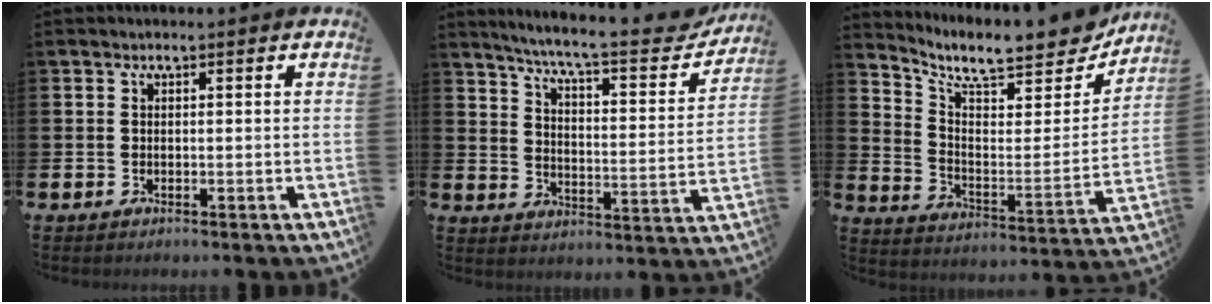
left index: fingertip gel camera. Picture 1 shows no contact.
{"total": 8.2, "force": [7.3, 1.0, 3.7], "torque": [-0.090, -0.052, 0.117]}
{"total": 8.8, "force": [7.9, 2.5, 3.1], "torque": [-0.072, -0.071, 0.131]}